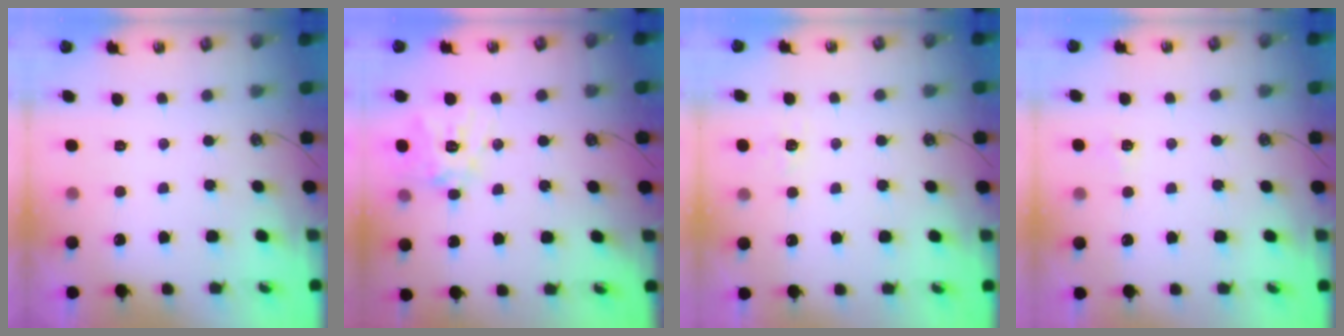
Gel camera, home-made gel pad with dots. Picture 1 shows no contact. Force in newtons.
{"total": 13.2, "press": 13.1, "slide": 1.5}
{"total": 3.9, "press": 3.9, "slide": 0.4}
{"total": 2.8, "press": 2.8, "slide": 0.3}